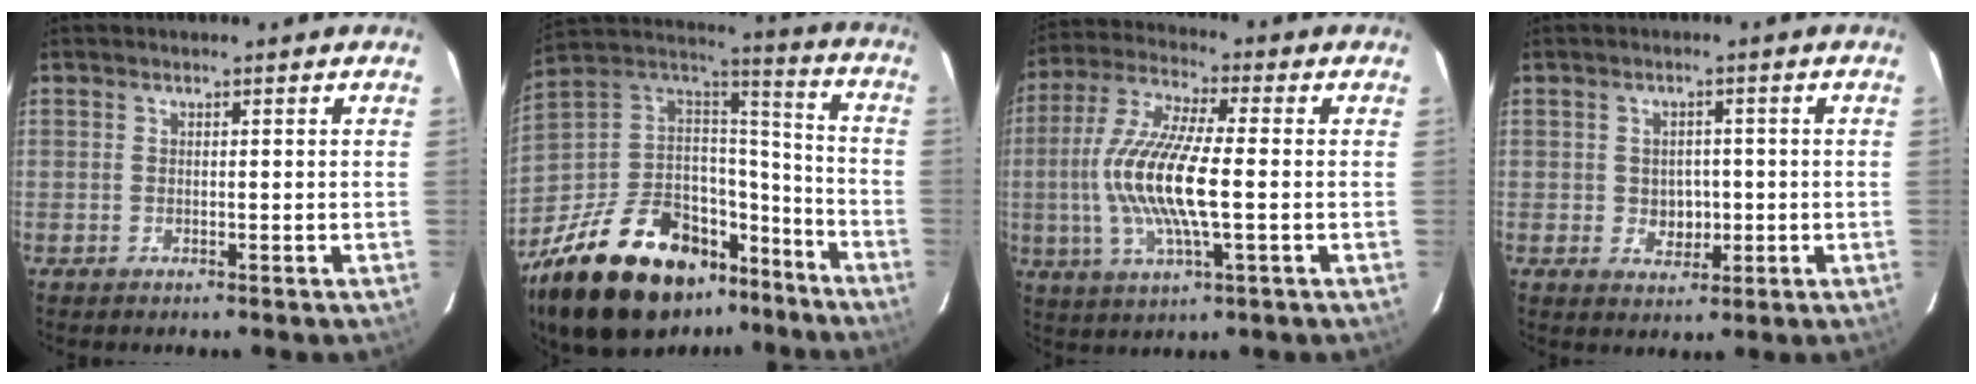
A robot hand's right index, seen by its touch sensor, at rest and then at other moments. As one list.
[{"total": 31.2, "force": [-20.3, 15.0, 18.3], "torque": [-0.361, 0.002, -0.312]}, {"total": 16.1, "force": [-1.5, 3.3, 15.7], "torque": [-0.314, -0.002, -0.032]}, {"total": 3.9, "force": [-0.4, 3.4, 1.8], "torque": [-0.034, 0.006, 0.004]}]